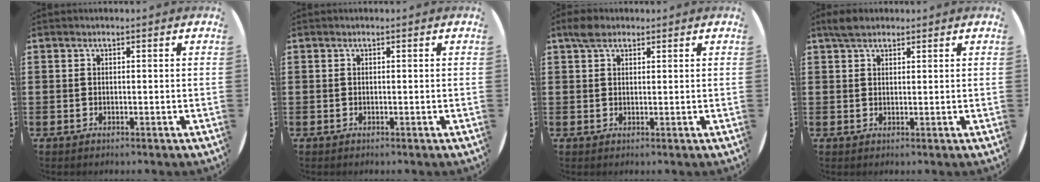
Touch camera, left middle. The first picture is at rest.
{"total": 0.0}
{"total": 2.3, "force": [1.9, 1.0, 0.9], "torque": [-0.012, 0.004, 0.033]}
{"total": 2.7, "force": [2.2, 1.1, 1.0], "torque": [-0.016, 0.005, 0.040]}